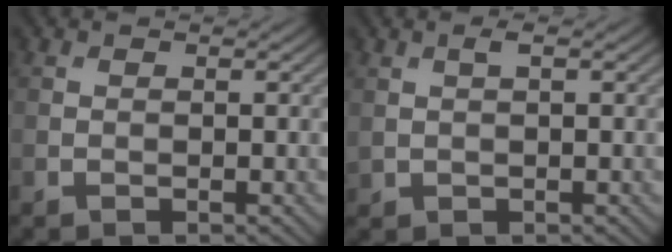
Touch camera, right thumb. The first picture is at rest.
{"total": 1.5, "force": [0.6, 0.6, 1.2], "torque": [-0.031, 0.002, 0.016]}